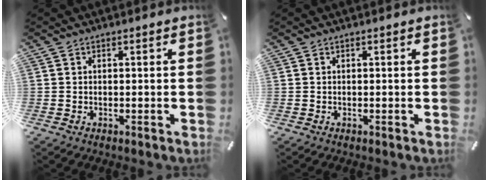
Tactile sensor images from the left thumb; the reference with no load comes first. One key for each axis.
{"total": 0.0}